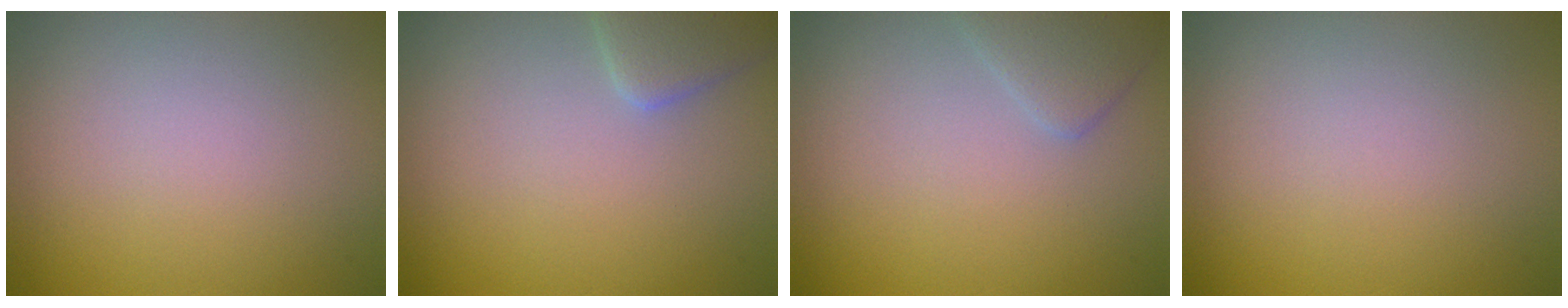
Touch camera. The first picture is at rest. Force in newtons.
{"total": 3.0, "press": 3.0, "slide": 0.2}
{"total": 2.2, "press": 2.2, "slide": 0.2}
{"total": 0.0}